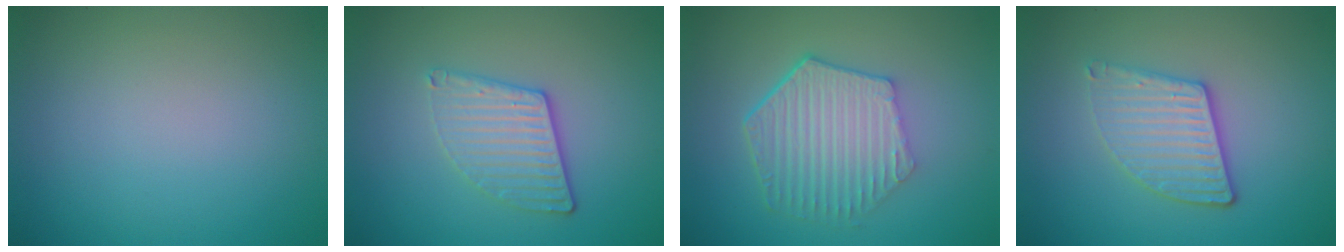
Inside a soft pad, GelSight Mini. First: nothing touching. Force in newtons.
{"total": 3.4, "press": 2.9, "slide": 1.7}
{"total": 5.9, "press": 4.4, "slide": 4.0}
{"total": 3.8, "press": 3.2, "slide": 1.9}